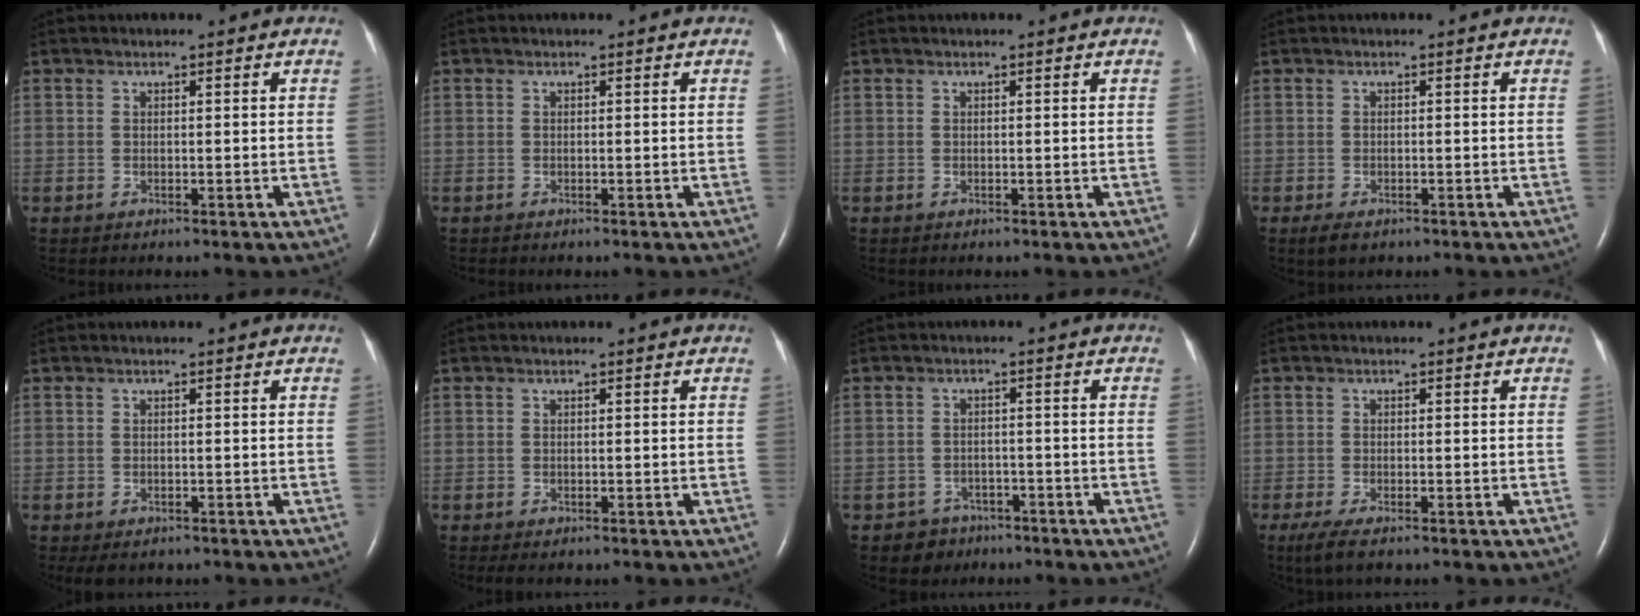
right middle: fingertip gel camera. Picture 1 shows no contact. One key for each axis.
{"total": 0.0}
{"total": 0.0}
{"total": 2.2, "fx": -1.3, "fy": 1.0, "fz": 1.4, "tx": -0.033, "ty": -0.004, "tz": -0.015}
{"total": 2.5, "fx": -1.9, "fy": 1.4, "fz": 1.0, "tx": -0.014, "ty": -0.004, "tz": -0.021}
{"total": 0.9, "fx": -0.6, "fy": 0.4, "fz": 0.6, "tx": -0.009, "ty": -0.002, "tz": -0.006}
{"total": 3.8, "fx": -2.5, "fy": 2.8, "fz": -0.3, "tx": -0.002, "ty": 0.011, "tz": -0.035}
{"total": 3.1, "fx": -2.0, "fy": 0.6, "fz": 2.3, "tx": -0.055, "ty": -0.011, "tz": -0.037}